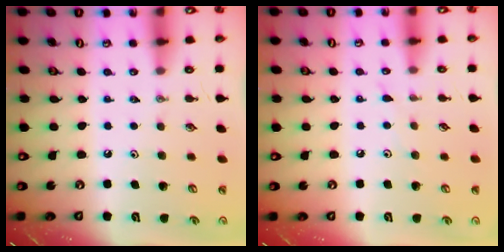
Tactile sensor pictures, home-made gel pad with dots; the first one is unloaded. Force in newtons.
{"total": 3.7, "press": 3.6, "slide": 0.5}